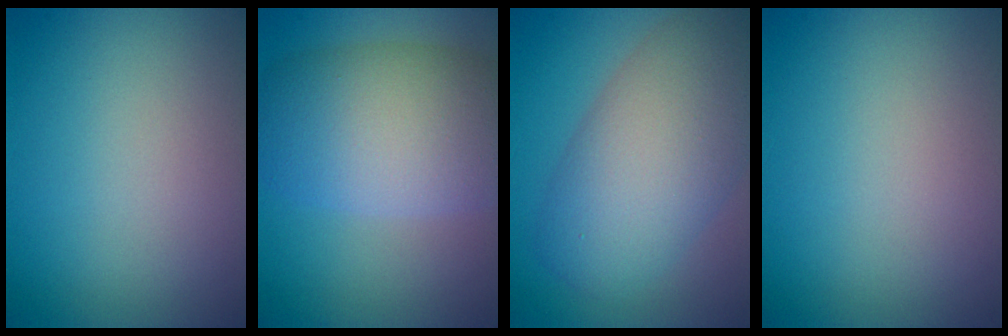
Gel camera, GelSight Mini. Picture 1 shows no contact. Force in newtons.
{"total": 8.8, "press": 8.8, "slide": 0.5}
{"total": 8.9, "press": 8.9, "slide": 0.4}
{"total": 0.0}